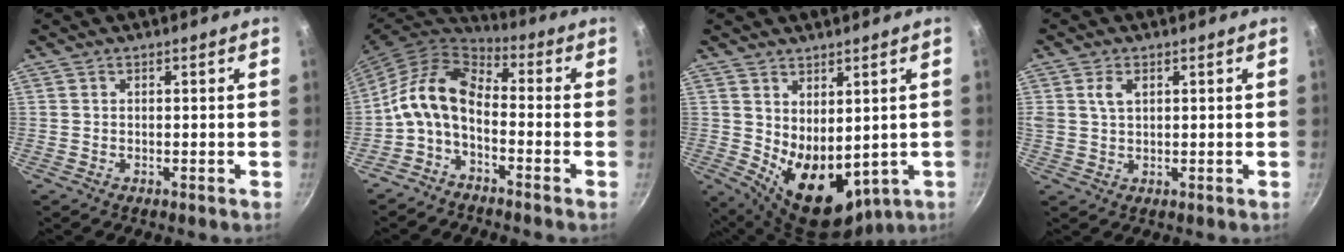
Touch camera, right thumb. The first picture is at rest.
{"total": 11.4, "force": [-2.8, 6.6, 8.8], "torque": [-0.174, 0.047, -0.069]}
{"total": 11.6, "force": [0.6, 7.3, 9.0], "torque": [-0.109, -0.029, 0.038]}
{"total": 3.3, "force": [1.2, 2.0, 2.3], "torque": [-0.035, -0.003, 0.023]}